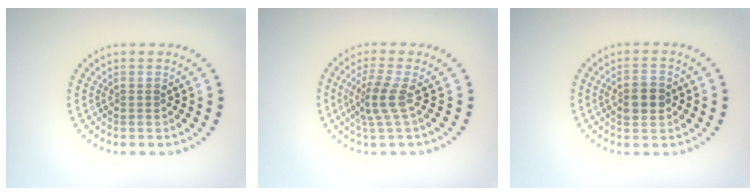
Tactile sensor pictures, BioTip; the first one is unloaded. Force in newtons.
{"total": 2.5, "press": 1.8, "slide": 1.7}
{"total": 2.9, "press": 2.9, "slide": 0.0}